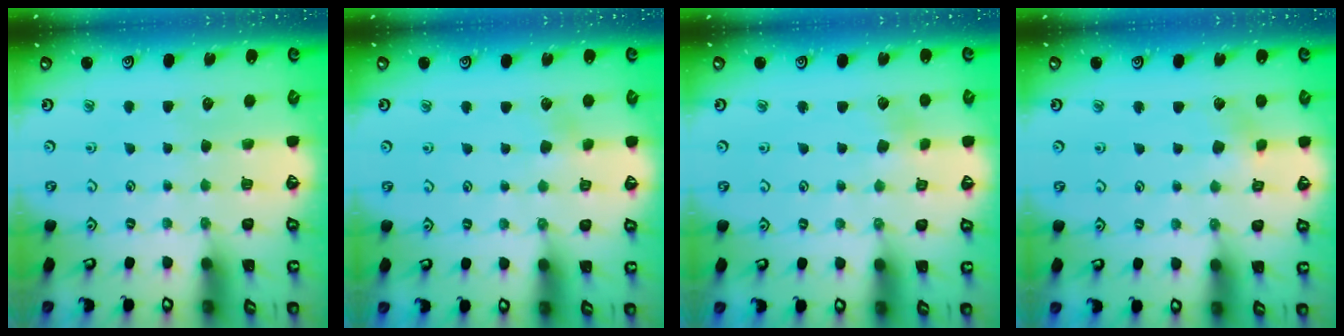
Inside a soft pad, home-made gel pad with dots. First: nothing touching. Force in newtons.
{"total": 3.6, "press": 3.6, "slide": 0.3}
{"total": 2.4, "press": 2.3, "slide": 0.4}
{"total": 3.0, "press": 3.0, "slide": 0.3}